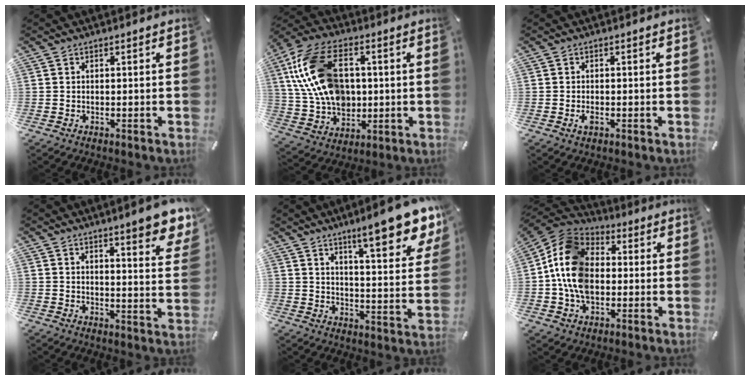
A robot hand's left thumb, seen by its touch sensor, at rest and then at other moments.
{"total": 18.7, "force": [2.8, 13.4, 12.8], "torque": [-0.284, 0.015, 0.052]}
{"total": 1.6, "force": [-0.7, 0.8, 1.3], "torque": [-0.030, -0.002, -0.014]}
{"total": 8.5, "force": [6.4, 1.8, 5.2], "torque": [-0.068, -0.047, 0.106]}
{"total": 15.3, "force": [11.4, 3.5, 9.7], "torque": [-0.137, -0.080, 0.185]}
{"total": 14.0, "force": [-2.0, 10.9, 8.7], "torque": [-0.211, 0.023, -0.041]}